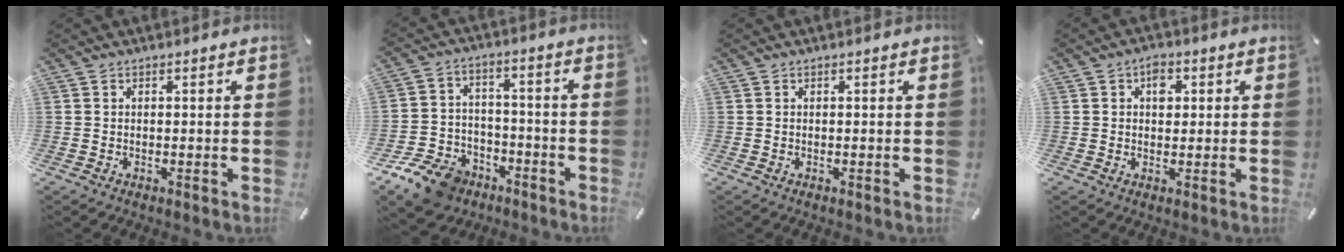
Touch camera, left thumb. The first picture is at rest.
{"total": 11.9, "force": [-8.2, 7.6, 4.3], "torque": [-0.082, 0.060, -0.146]}
{"total": 0.0}
{"total": 3.6, "force": [1.0, 2.5, 2.4], "torque": [-0.019, -0.005, 0.008]}